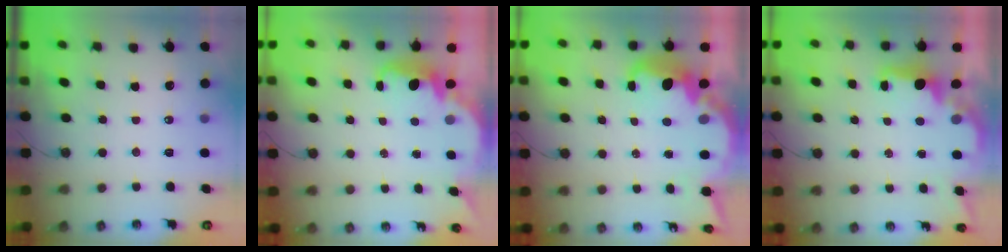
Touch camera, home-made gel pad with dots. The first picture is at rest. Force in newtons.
{"total": 2.5, "press": 2.5, "slide": 0.6}
{"total": 8.3, "press": 8.3, "slide": 0.8}
{"total": 1.8, "press": 1.7, "slide": 0.6}